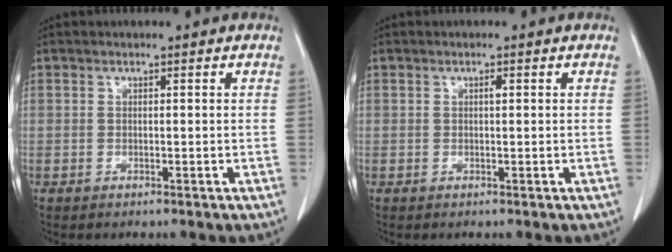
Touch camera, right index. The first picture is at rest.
{"total": 0.5, "force": [0.2, 0.1, 0.5], "torque": [-0.012, 0.000, 0.003]}